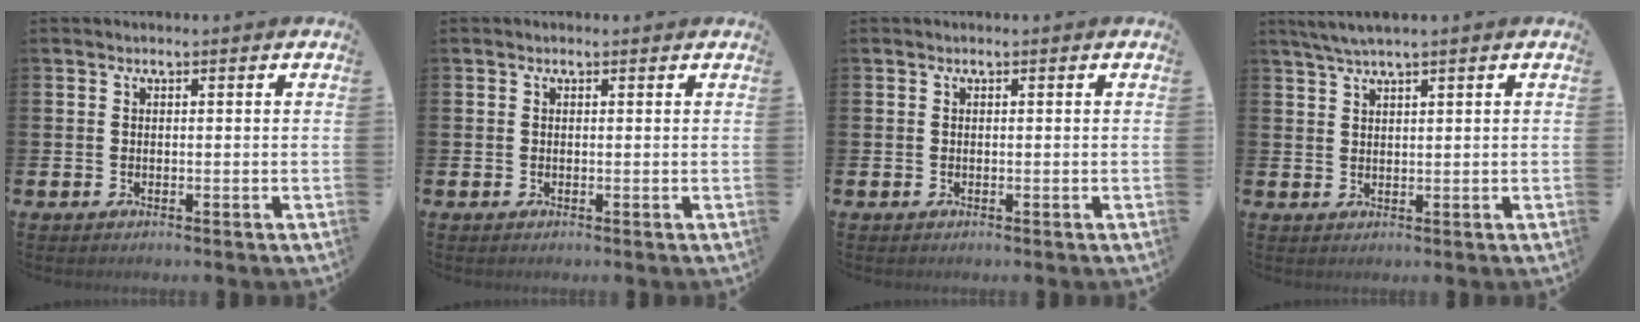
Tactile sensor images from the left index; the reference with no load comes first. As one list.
[{"total": 0.0}, {"total": 0.0}, {"total": 2.8, "force": [2.3, -0.2, 1.6], "torque": [-0.039, 0.000, 0.043]}]